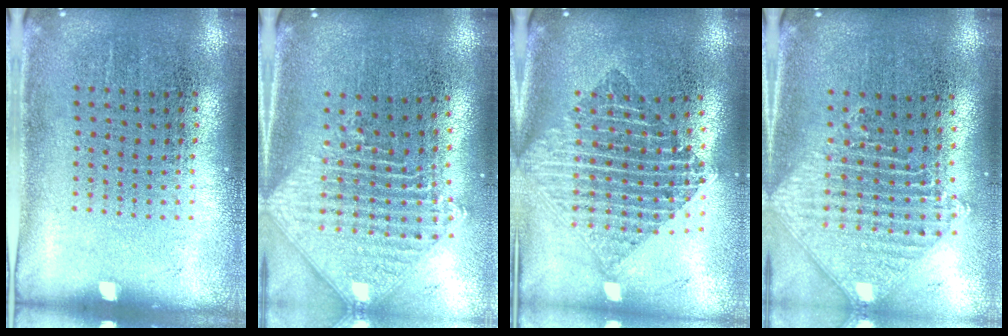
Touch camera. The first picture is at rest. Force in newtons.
{"total": 2.2, "press": 1.8, "slide": 1.3}
{"total": 2.2, "press": 1.7, "slide": 1.4}
{"total": 1.6, "press": 1.4, "slide": 0.8}